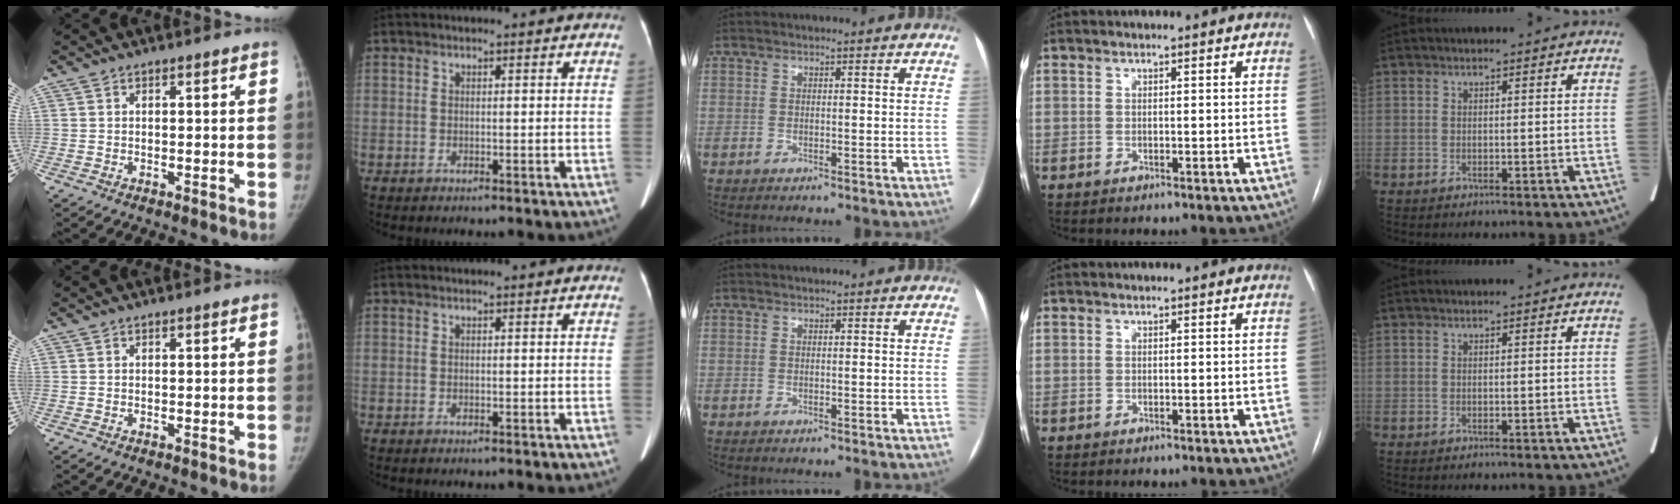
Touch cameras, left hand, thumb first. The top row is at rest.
{}